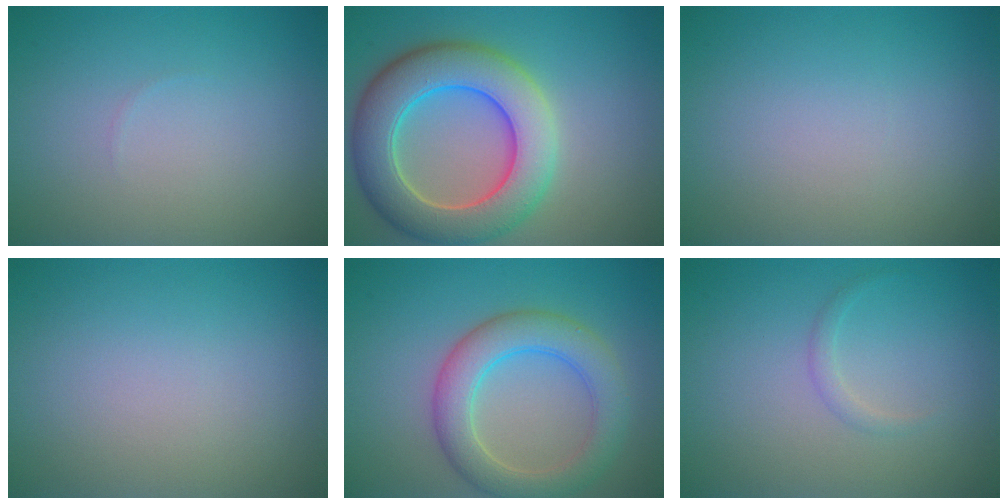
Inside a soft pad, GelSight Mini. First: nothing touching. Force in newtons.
{"total": 9.3, "press": 9.2, "slide": 0.7}
{"total": 0.0}
{"total": 0.0}
{"total": 5.3, "press": 5.3, "slide": 0.3}
{"total": 0.9, "press": 0.9, "slide": 0.0}